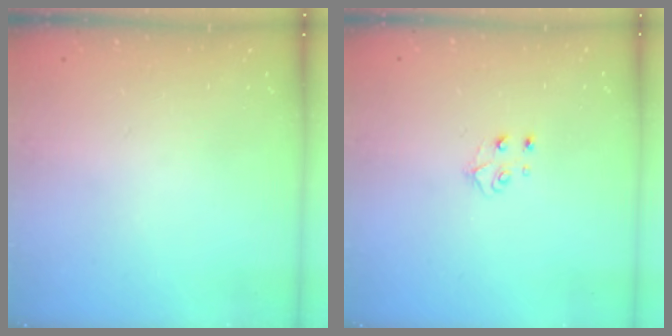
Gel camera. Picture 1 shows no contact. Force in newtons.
{"total": 4.1, "press": 4.0, "slide": 0.5}